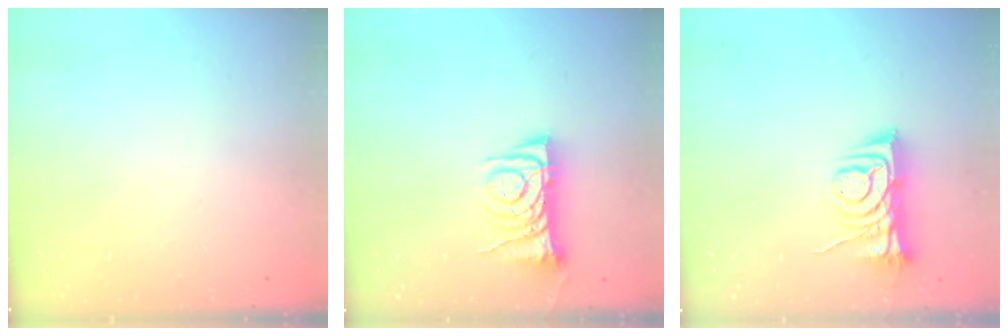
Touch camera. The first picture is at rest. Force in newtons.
{"total": 7.8, "press": 7.7, "slide": 1.0}
{"total": 8.0, "press": 8.0, "slide": 0.9}